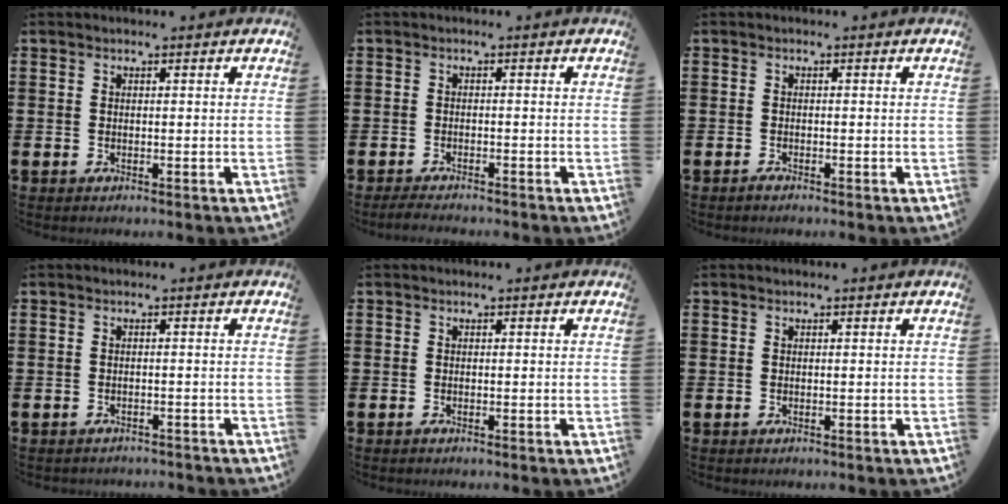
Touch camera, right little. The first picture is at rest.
{"total": 1.4, "force": [-1.3, 0.1, 0.5], "torque": [-0.010, 0.002, -0.026]}
{"total": 0.7, "force": [-0.6, 0.1, 0.3], "torque": [-0.007, -0.003, -0.011]}
{"total": 0.8, "force": [-0.8, 0.0, 0.0], "torque": [-0.001, -0.001, -0.016]}
{"total": 0.0}
{"total": 0.0}